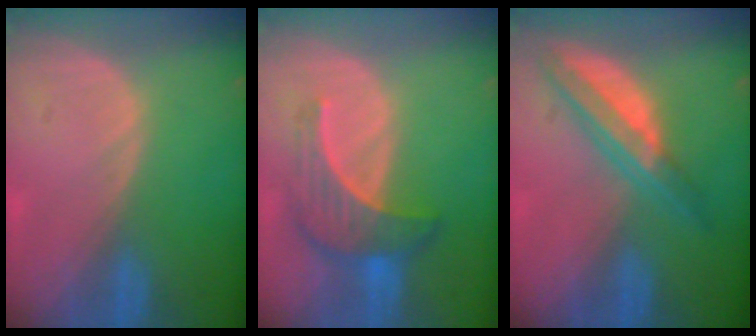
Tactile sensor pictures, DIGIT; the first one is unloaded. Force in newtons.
{"total": 7.3, "press": 6.7, "slide": 2.9}
{"total": 6.8, "press": 5.6, "slide": 3.8}